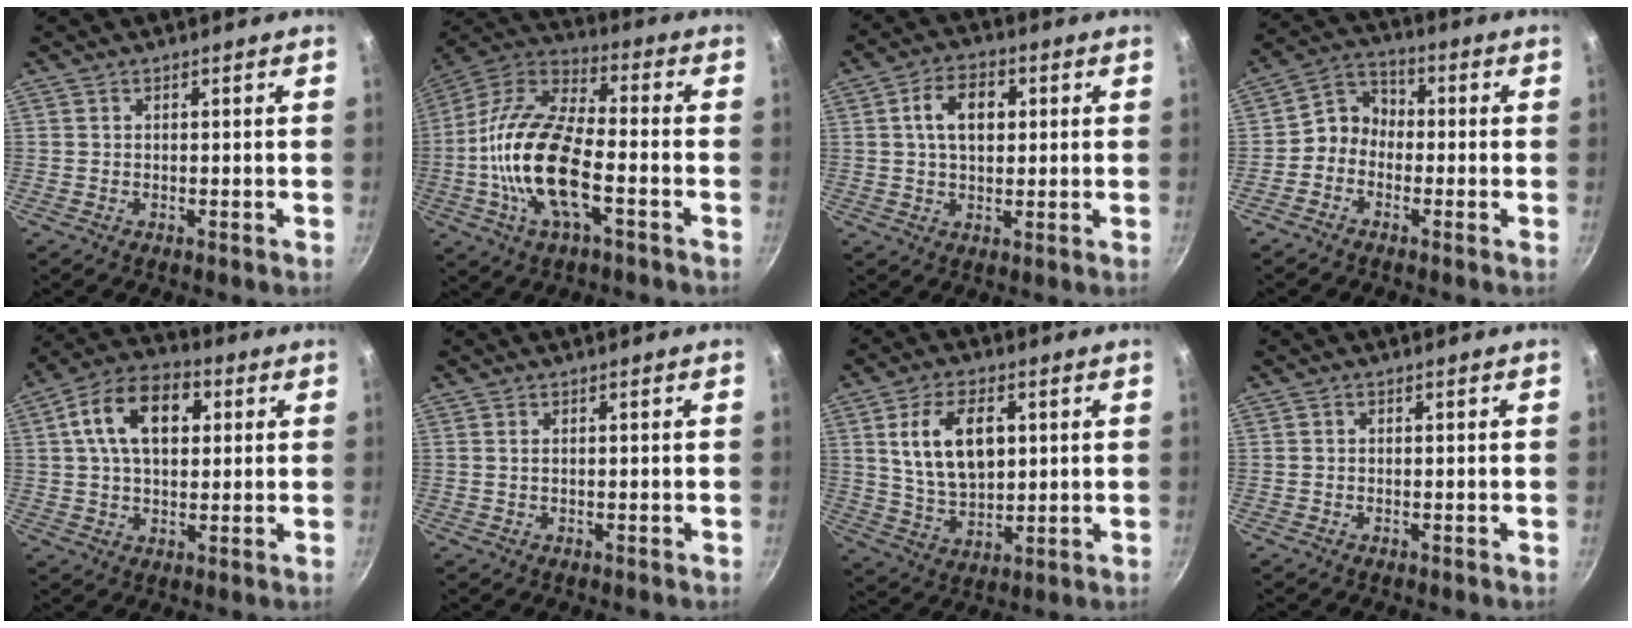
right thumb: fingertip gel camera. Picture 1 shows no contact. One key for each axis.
{"total": 19.3, "fx": -4.3, "fy": 8.3, "fz": 16.9, "tx": -0.344, "ty": 0.031, "tz": -0.081}
{"total": 8.4, "fx": 1.8, "fy": 5.3, "fz": 6.3, "tx": -0.093, "ty": 0.008, "tz": 0.026}
{"total": 6.7, "fx": -1.8, "fy": 5.6, "fz": 3.2, "tx": -0.032, "ty": 0.032, "tz": -0.052}
{"total": 14.3, "fx": 3.6, "fy": 8.8, "fz": 10.6, "tx": -0.169, "ty": 0.015, "tz": 0.054}
{"total": 0.6, "fx": 0.2, "fy": 0.3, "fz": 0.5, "tx": -0.013, "ty": 0.003, "tz": 0.005}
{"total": 12.8, "fx": 3.4, "fy": 7.6, "fz": 9.8, "tx": -0.160, "ty": -0.012, "tz": 0.070}
{"total": 0.0}